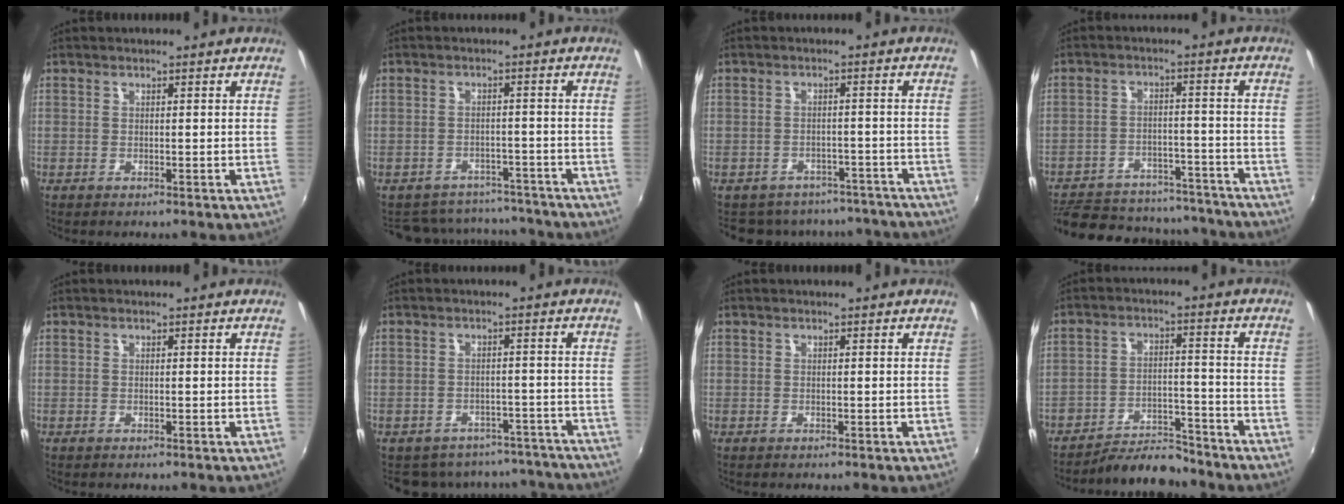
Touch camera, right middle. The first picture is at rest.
{"total": 12.4, "force": [-10.9, 5.1, 2.8], "torque": [-0.073, 0.020, -0.140]}
{"total": 14.5, "force": [-12.5, 6.5, 3.6], "torque": [-0.084, 0.017, -0.146]}
{"total": 25.1, "force": [-21.1, 9.8, 9.5], "torque": [-0.208, 0.016, -0.268]}
{"total": 0.0}
{"total": 13.9, "force": [-12.1, 6.2, 2.9], "torque": [-0.066, 0.025, -0.139]}
{"total": 0.0}
{"total": 8.3, "force": [-8.0, 1.6, 1.3], "torque": [-0.034, 0.009, -0.129]}